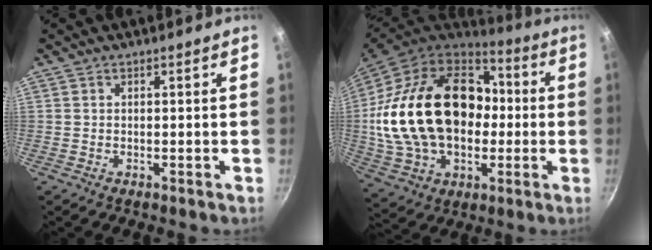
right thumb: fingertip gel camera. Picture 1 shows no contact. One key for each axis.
{"total": 31.9, "fx": 0.5, "fy": 21.9, "fz": 23.2, "tx": -0.417, "ty": 0.046, "tz": 0.025}